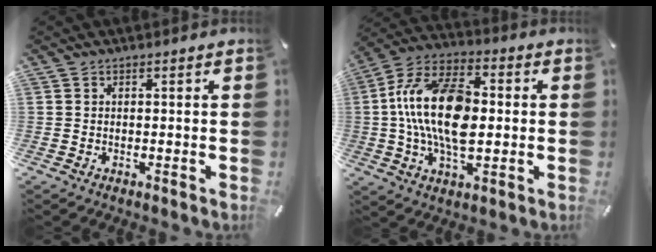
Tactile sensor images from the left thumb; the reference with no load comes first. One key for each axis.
{"total": 17.9, "fx": 0.0, "fy": 10.3, "fz": 14.6, "tx": -0.296, "ty": 0.003, "tz": -0.006}